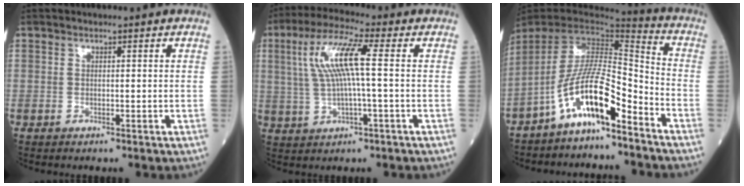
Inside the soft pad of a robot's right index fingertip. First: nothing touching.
{"total": 9.4, "force": [1.5, 0.7, 9.2], "torque": [-0.195, 0.019, 0.029]}
{"total": 12.9, "force": [-8.0, 2.6, 9.7], "torque": [-0.186, 0.017, -0.150]}